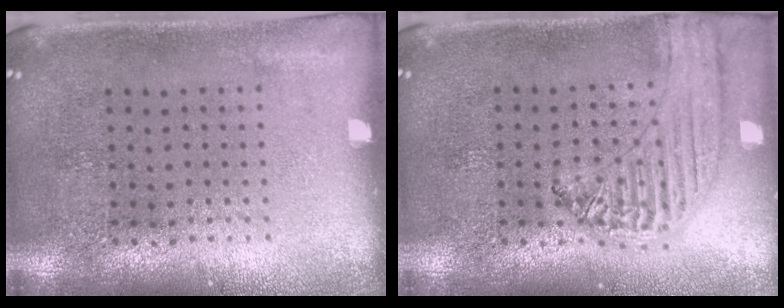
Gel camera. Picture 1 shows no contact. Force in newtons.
{"total": 1.3, "press": 1.3, "slide": 0.2}